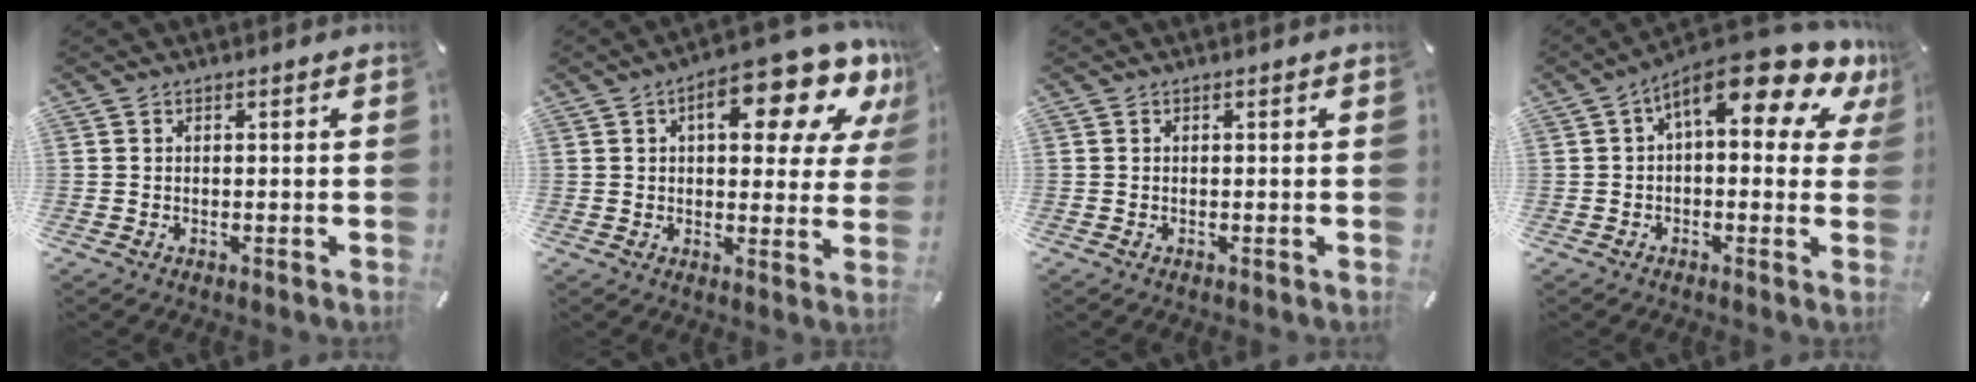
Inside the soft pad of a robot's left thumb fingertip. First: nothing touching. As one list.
[{"total": 17.2, "force": [8.5, 7.5, 12.9], "torque": [-0.164, -0.047, 0.132]}, {"total": 0.0}, {"total": 15.1, "force": [7.8, 5.4, 11.8], "torque": [-0.184, -0.053, 0.127]}]